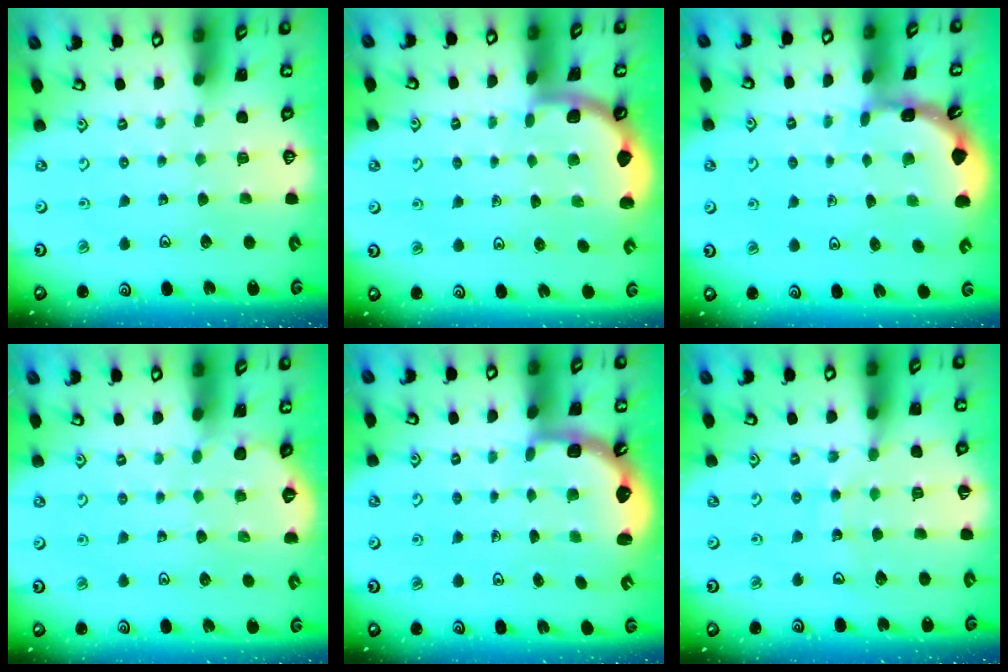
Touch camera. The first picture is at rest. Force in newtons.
{"total": 1.9, "press": 1.9, "slide": 0.0}
{"total": 1.9, "press": 1.9, "slide": 0.1}
{"total": 2.3, "press": 2.3, "slide": 0.1}
{"total": 2.8, "press": 2.2, "slide": 1.8}
{"total": 9.5, "press": 9.4, "slide": 1.2}